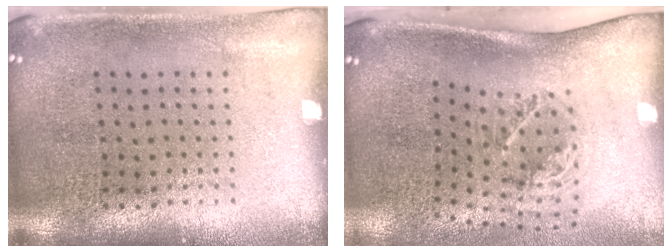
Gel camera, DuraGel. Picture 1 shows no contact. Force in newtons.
{"total": 2.1, "press": 1.3, "slide": 1.7}